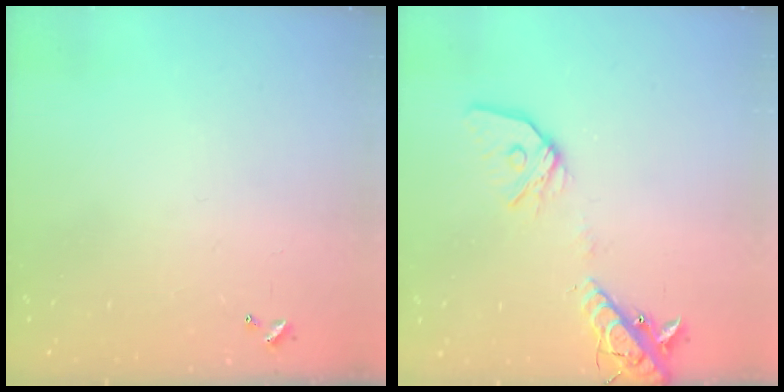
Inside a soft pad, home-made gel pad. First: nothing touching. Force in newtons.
{"total": 15.2, "press": 14.9, "slide": 3.0}